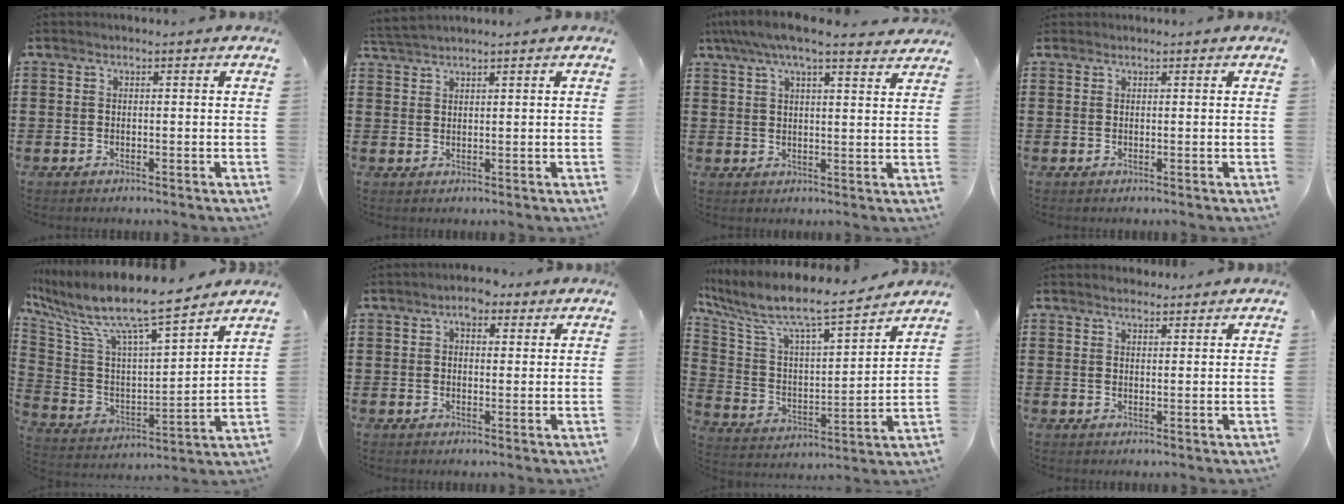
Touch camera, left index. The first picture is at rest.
{"total": 2.1, "force": [2.0, -0.2, 0.5], "torque": [-0.014, 0.000, 0.041]}
{"total": 6.3, "force": [5.2, 0.9, 3.4], "torque": [-0.080, -0.012, 0.094]}
{"total": 0.6, "force": [0.5, 0.3, 0.1], "torque": [-0.003, 0.001, 0.010]}
{"total": 9.9, "force": [8.1, 1.1, 5.5], "torque": [-0.143, -0.060, 0.133]}
{"total": 3.5, "force": [2.1, 1.8, 2.1], "torque": [-0.039, 0.008, 0.035]}
{"total": 8.7, "force": [7.5, 1.4, 4.2], "torque": [-0.120, -0.056, 0.120]}
{"total": 1.8, "force": [1.7, 0.4, 0.2], "torque": [-0.007, 0.004, 0.033]}